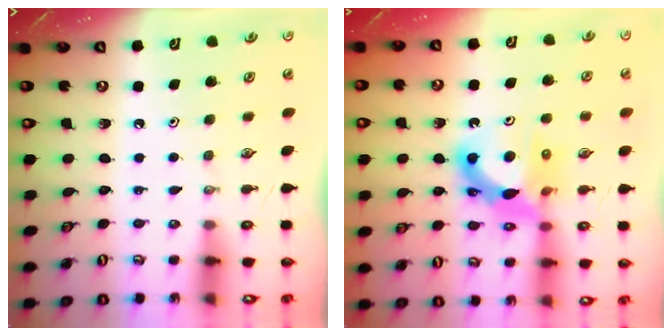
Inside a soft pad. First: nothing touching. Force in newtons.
{"total": 11.0, "press": 10.9, "slide": 1.0}